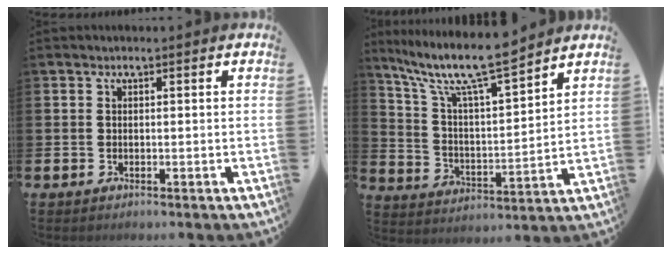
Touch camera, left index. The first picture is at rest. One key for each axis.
{"total": 10.8, "fx": 9.4, "fy": 1.5, "fz": 5.1, "tx": -0.131, "ty": -0.054, "tz": 0.163}